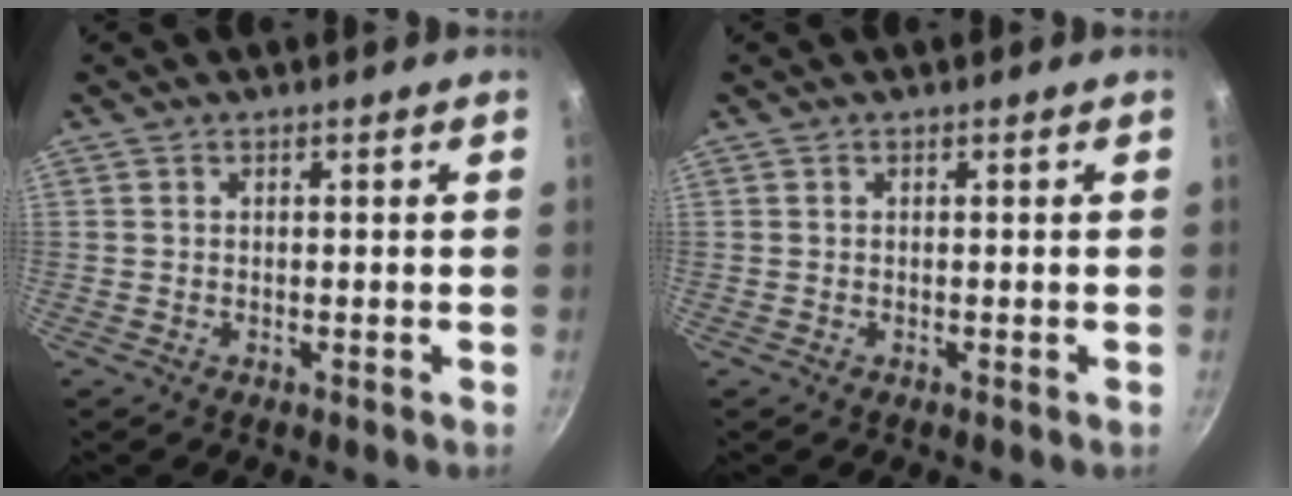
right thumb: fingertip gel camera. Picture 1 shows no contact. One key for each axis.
{"total": 0.0}